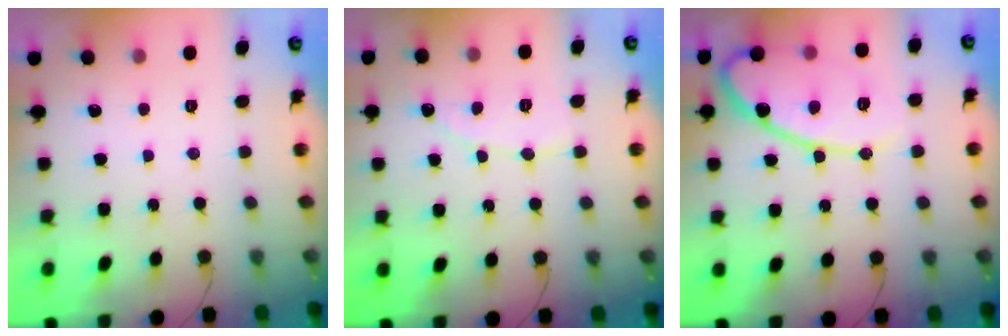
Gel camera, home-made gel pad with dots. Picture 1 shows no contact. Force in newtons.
{"total": 6.8, "press": 6.8, "slide": 0.5}
{"total": 14.1, "press": 14.1, "slide": 1.0}